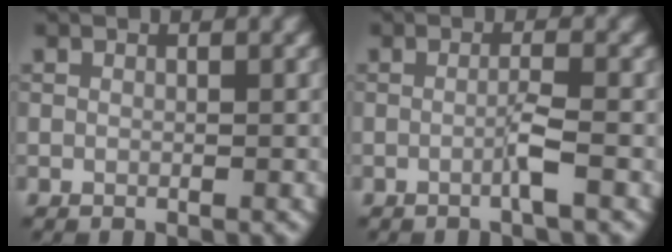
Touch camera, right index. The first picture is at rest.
{"total": 1.8, "force": [-0.6, -0.1, 1.6], "torque": [-0.030, 0.004, -0.017]}